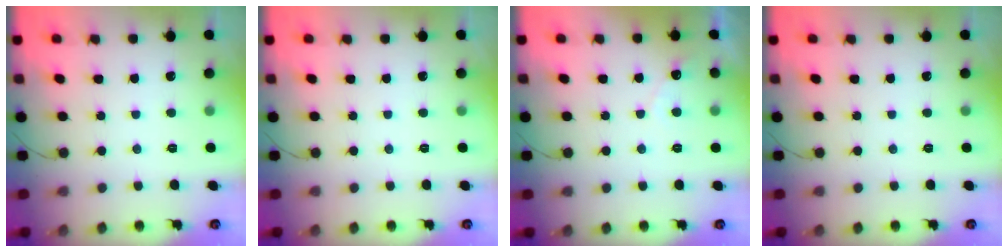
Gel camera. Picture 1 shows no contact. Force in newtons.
{"total": 0.0}
{"total": 4.0, "press": 4.0, "slide": 0.2}
{"total": 0.0}